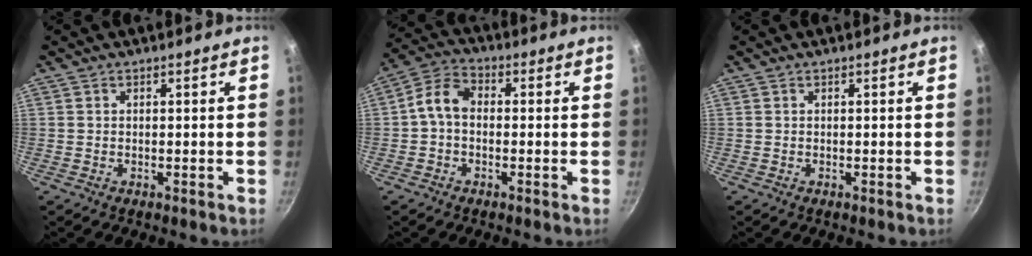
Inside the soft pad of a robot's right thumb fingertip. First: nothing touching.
{"total": 6.4, "force": [-0.4, 4.5, 4.5], "torque": [-0.082, 0.025, -0.026]}
{"total": 0.0}